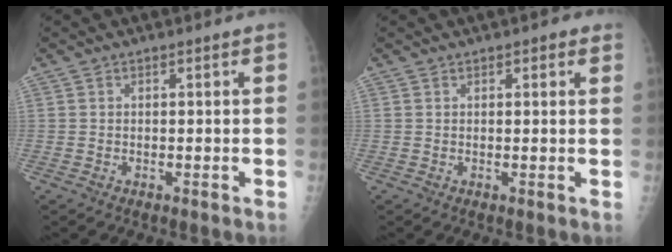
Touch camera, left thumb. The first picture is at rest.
{"total": 1.8, "force": [1.1, 0.8, 1.2], "torque": [-0.005, -0.001, 0.009]}